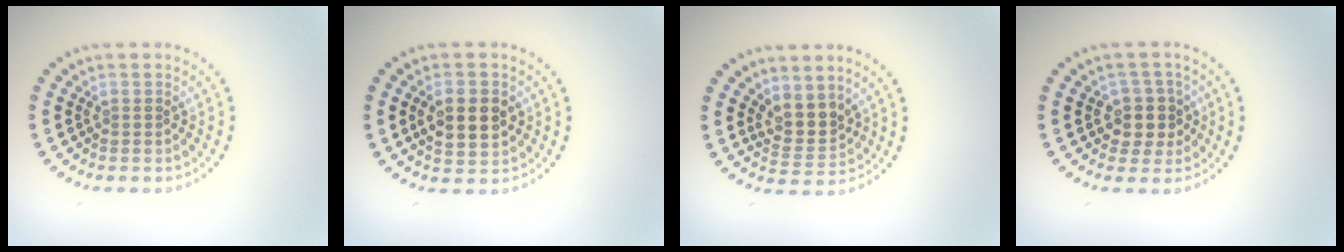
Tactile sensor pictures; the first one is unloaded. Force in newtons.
{"total": 4.2, "press": 4.2, "slide": 0.0}
{"total": 2.8, "press": 2.2, "slide": 1.7}
{"total": 3.0, "press": 2.7, "slide": 1.3}